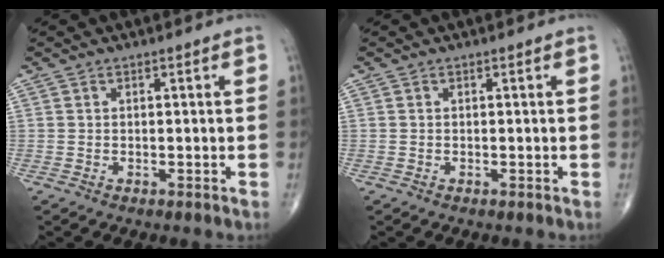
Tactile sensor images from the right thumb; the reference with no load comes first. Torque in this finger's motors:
{"motor_torque": [-0.17, -0.02, -0.12, -0.06, 0.02]}